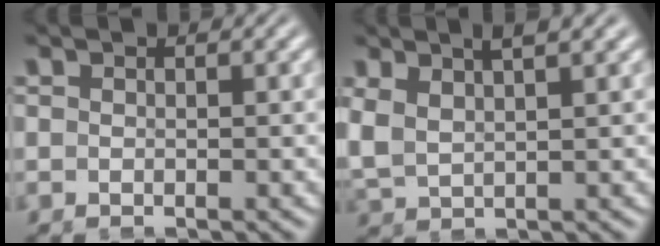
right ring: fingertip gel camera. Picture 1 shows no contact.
{"total": 3.4, "force": [1.6, 1.9, 2.3], "torque": [-0.060, 0.001, 0.035]}